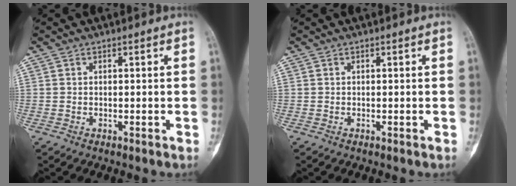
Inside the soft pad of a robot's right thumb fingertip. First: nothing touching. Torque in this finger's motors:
{"motor_torque": [0.74, 0.67, 0.07, -0.07, 0.05]}